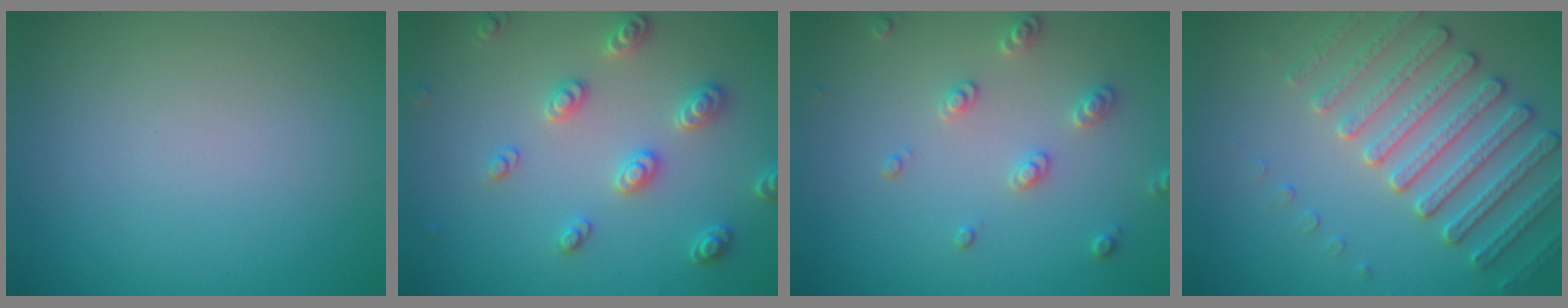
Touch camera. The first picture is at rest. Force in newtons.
{"total": 3.0, "press": 3.0, "slide": 0.7}
{"total": 2.5, "press": 2.4, "slide": 0.7}
{"total": 4.6, "press": 4.5, "slide": 0.7}